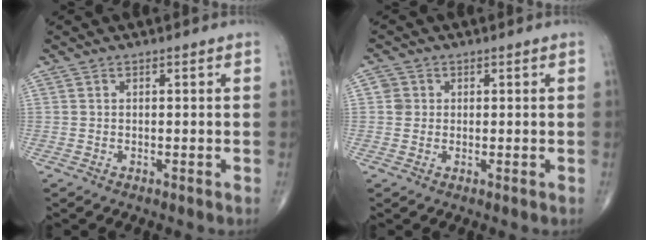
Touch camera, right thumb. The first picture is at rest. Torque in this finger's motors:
{"motor_torque": [-0.05, 0.27, 0.25, 0.23, -0.02]}